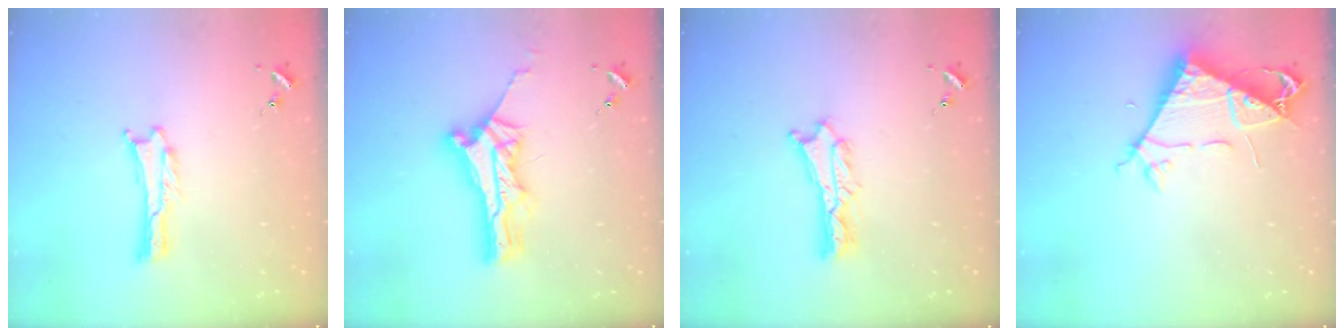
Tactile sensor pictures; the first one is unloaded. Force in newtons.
{"total": 7.4, "press": 7.4, "slide": 0.6}
{"total": 2.7, "press": 2.6, "slide": 0.3}
{"total": 7.5, "press": 7.5, "slide": 0.7}